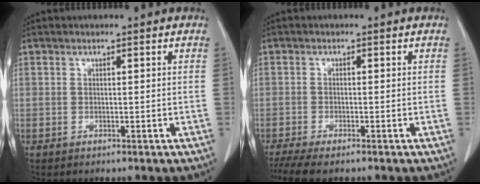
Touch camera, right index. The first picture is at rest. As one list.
[{"total": 6.1, "force": [-4.9, 1.1, 3.6], "torque": [-0.058, -0.012, -0.079]}]